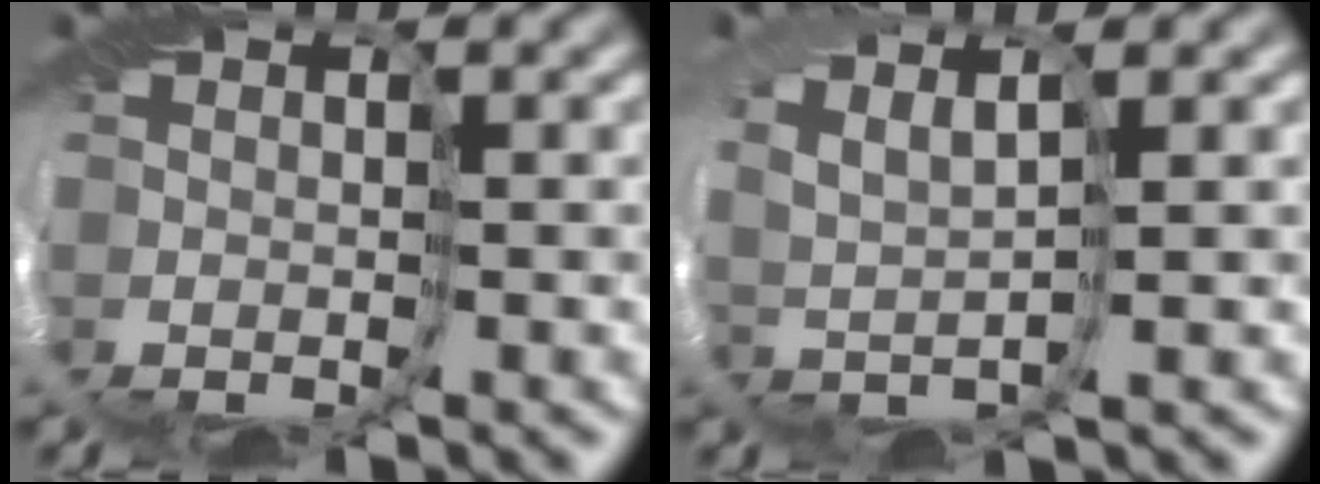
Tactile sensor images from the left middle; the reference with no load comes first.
{"total": 2.6, "force": [2.3, -1.2, -0.4], "torque": [0.008, 0.019, 0.034]}